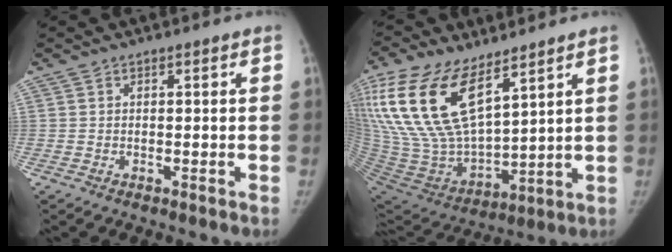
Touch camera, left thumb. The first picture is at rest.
{"total": 24.1, "force": [12.9, 11.2, 17.1], "torque": [-0.359, -0.045, 0.255]}